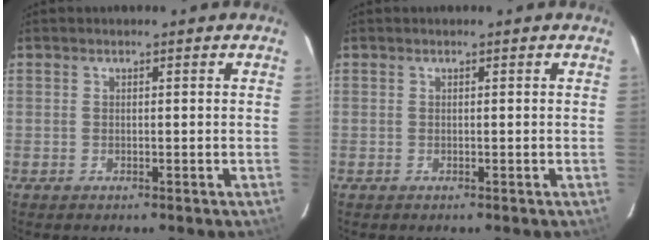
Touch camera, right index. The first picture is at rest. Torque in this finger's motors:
{"motor_torque": [2.14, 0.00, -0.01, 0.00]}